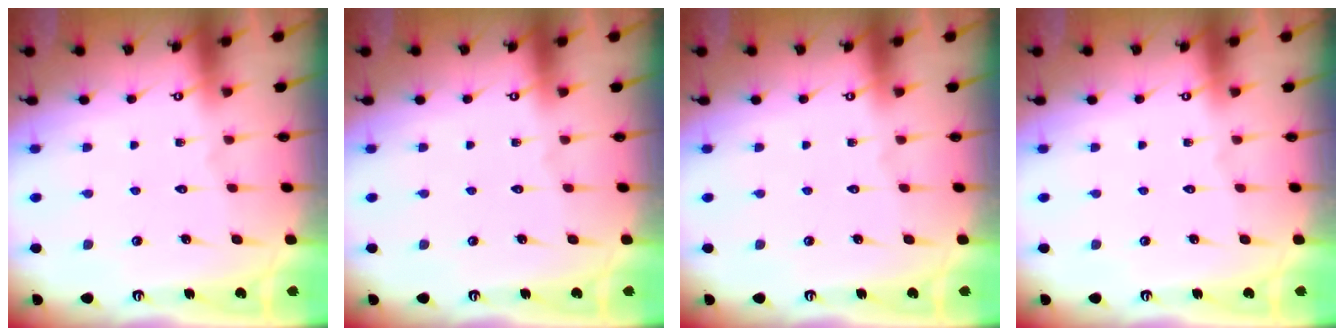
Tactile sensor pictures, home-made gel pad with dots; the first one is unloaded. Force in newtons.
{"total": 0.0}
{"total": 0.0}
{"total": 0.0}